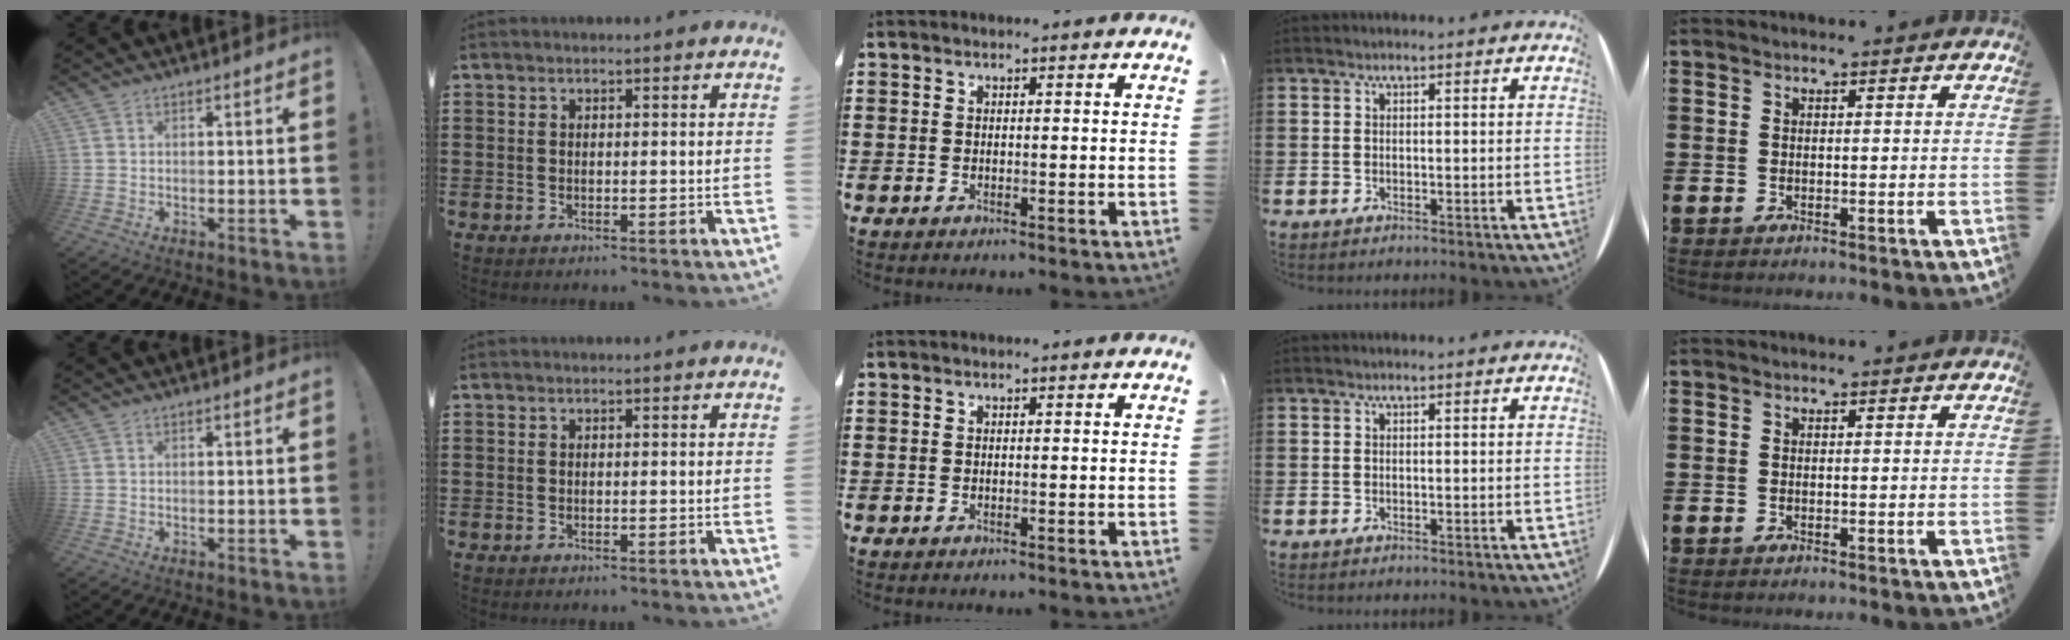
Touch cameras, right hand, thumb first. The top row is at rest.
{}